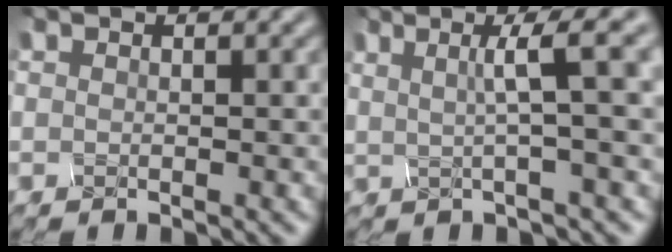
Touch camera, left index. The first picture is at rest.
{"total": 4.6, "force": [1.1, 0.4, 4.5], "torque": [-0.080, 0.012, 0.032]}